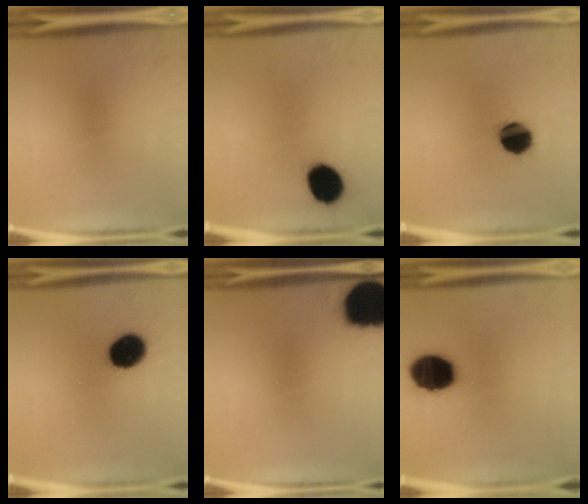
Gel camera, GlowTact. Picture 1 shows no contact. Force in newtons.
{"total": 11.1}
{"total": 9.4}
{"total": 11.5}
{"total": 17.5}
{"total": 18.6}